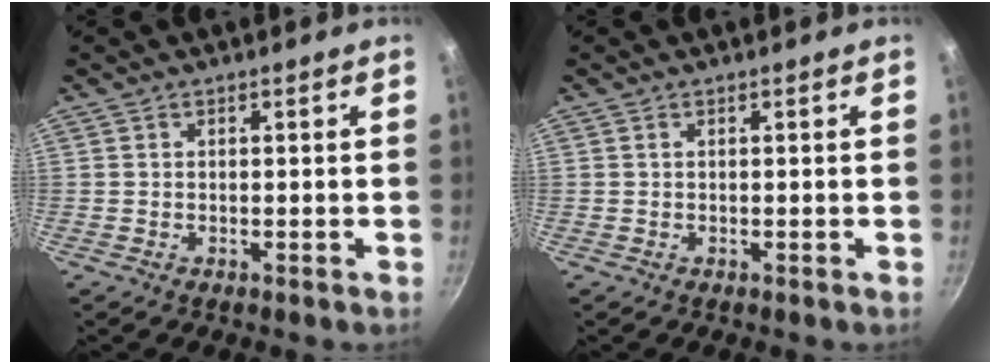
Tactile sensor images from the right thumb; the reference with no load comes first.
{"total": 0.0}